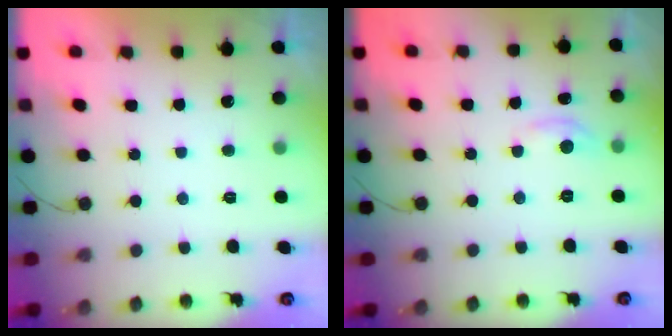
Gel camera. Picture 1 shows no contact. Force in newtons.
{"total": 3.6, "press": 3.5, "slide": 0.5}